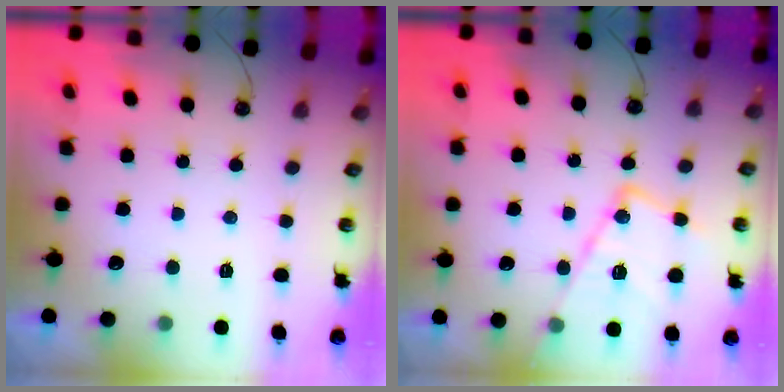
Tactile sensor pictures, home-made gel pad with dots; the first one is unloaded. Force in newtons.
{"total": 16.1, "press": 16.1, "slide": 1.3}